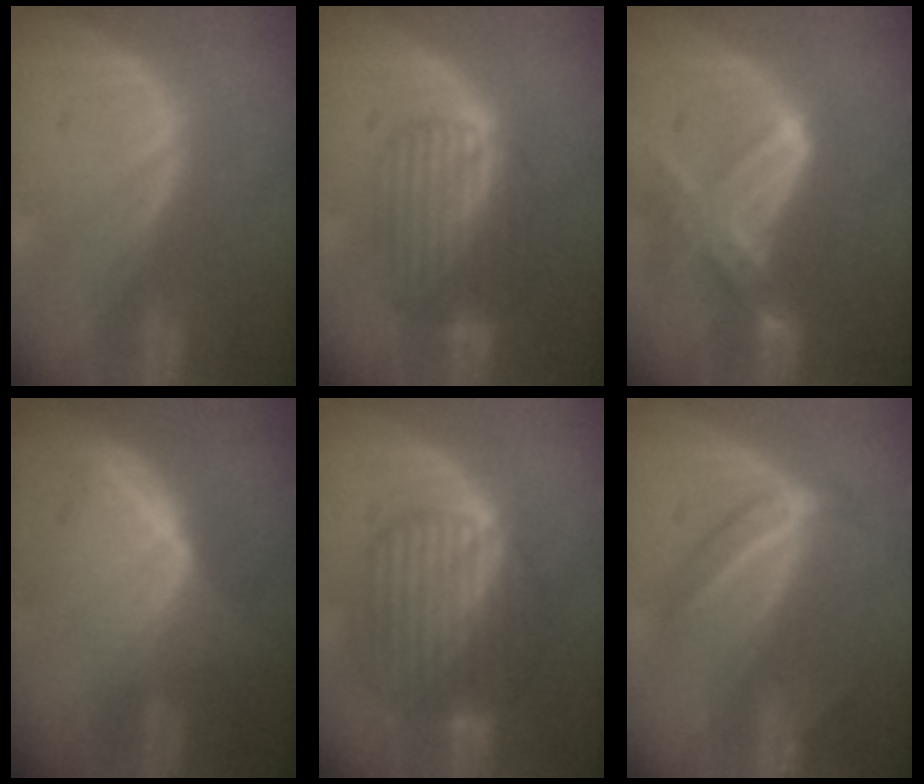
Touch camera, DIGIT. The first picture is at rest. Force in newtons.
{"total": 6.7, "press": 6.6, "slide": 0.6}
{"total": 7.6, "press": 6.9, "slide": 3.4}
{"total": 6.5, "press": 5.8, "slide": 2.8}
{"total": 10.2, "press": 10.2, "slide": 0.9}
{"total": 4.4, "press": 4.3, "slide": 0.8}